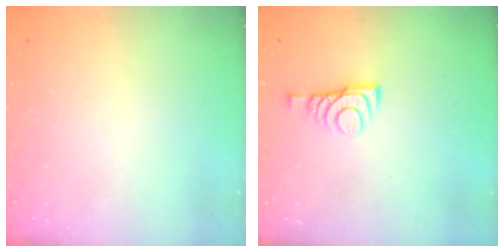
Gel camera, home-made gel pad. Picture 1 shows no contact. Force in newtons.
{"total": 6.4, "press": 6.4, "slide": 0.8}